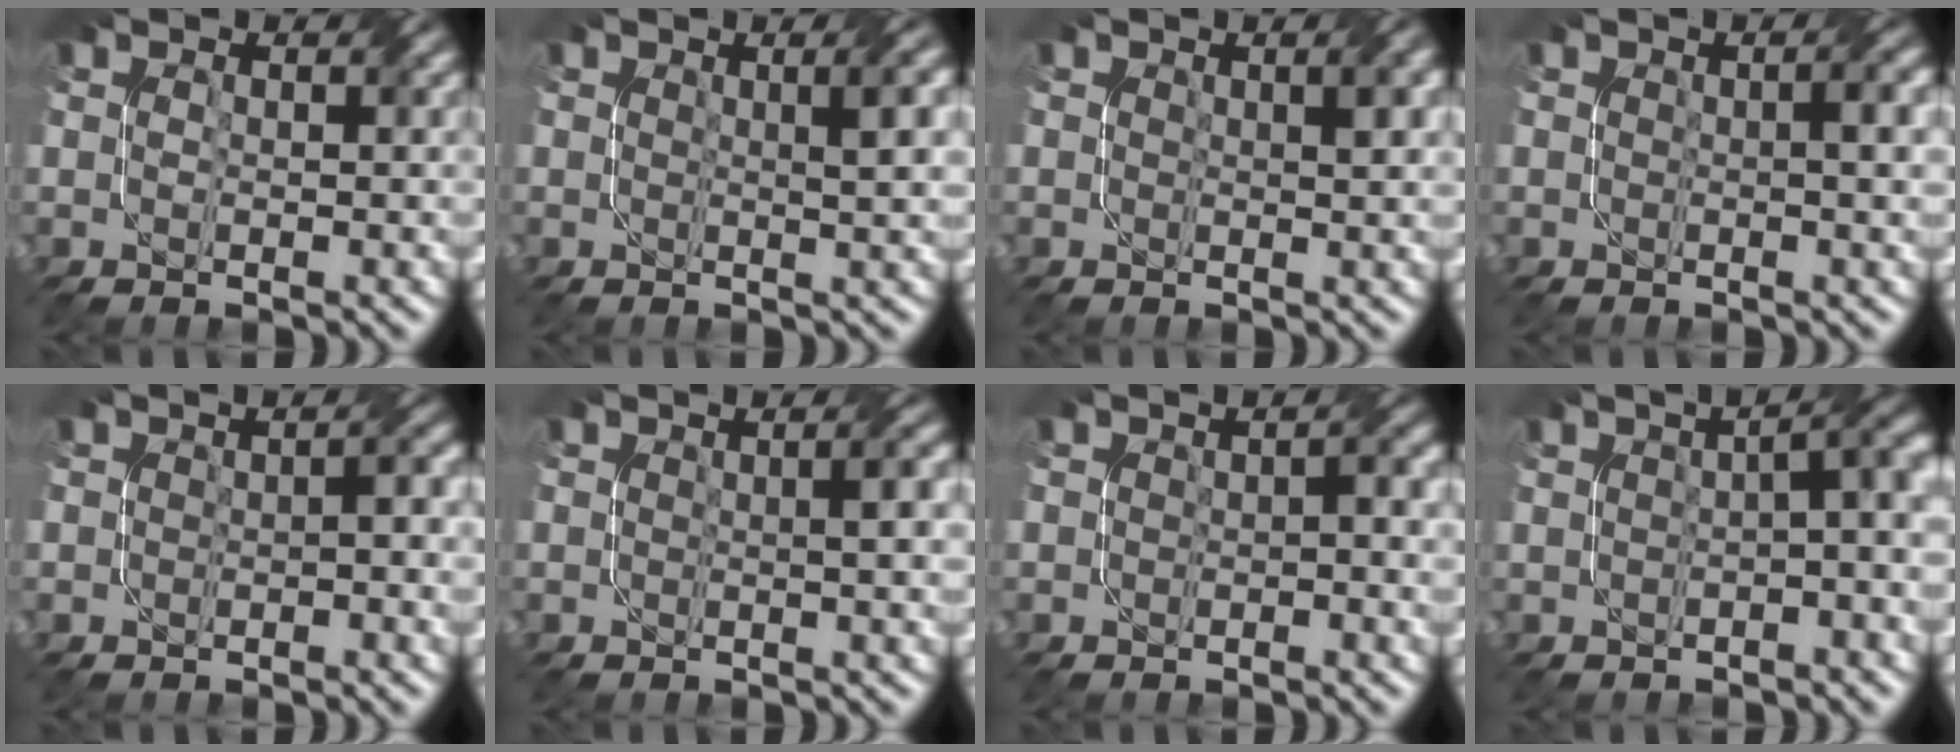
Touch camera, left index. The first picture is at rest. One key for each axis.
{"total": 2.7, "fx": 0.5, "fy": 0.7, "fz": 2.6, "tx": -0.022, "ty": 0.011, "tz": 0.008}
{"total": 1.4, "fx": 0.3, "fy": 0.3, "fz": 1.3, "tx": -0.011, "ty": 0.006, "tz": 0.005}
{"total": 2.1, "fx": 0.0, "fy": 0.5, "fz": 2.0, "tx": -0.022, "ty": 0.009, "tz": 0.001}
{"total": 1.9, "fx": -0.7, "fy": 0.7, "fz": 1.6, "tx": -0.017, "ty": 0.010, "tz": -0.007}
{"total": 1.8, "fx": 0.0, "fy": 0.3, "fz": 1.8, "tx": -0.017, "ty": 0.010, "tz": 0.000}
{"total": 1.7, "fx": -0.6, "fy": 0.7, "fz": 1.5, "tx": -0.015, "ty": 0.007, "tz": -0.005}
{"total": 6.9, "fx": 0.6, "fy": 2.8, "fz": 6.3, "tx": -0.017, "ty": 0.037, "tz": -0.004}